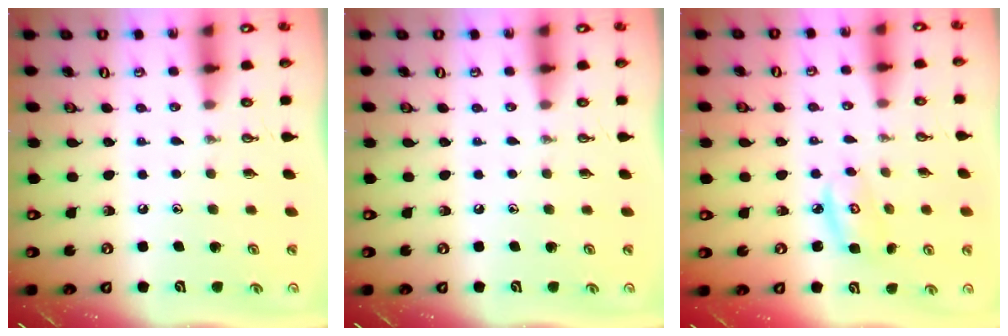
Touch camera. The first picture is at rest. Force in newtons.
{"total": 0.0}
{"total": 4.2, "press": 4.2, "slide": 0.3}